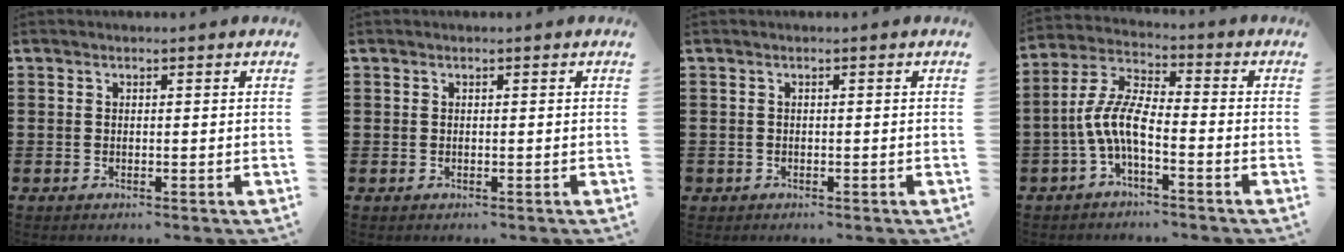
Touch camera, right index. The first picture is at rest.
{"total": 0.0}
{"total": 0.6, "force": [-0.4, 0.5, -0.1], "torque": [0.000, 0.004, -0.010]}
{"total": 7.6, "force": [-3.1, 2.2, 6.6], "torque": [-0.163, -0.013, -0.067]}